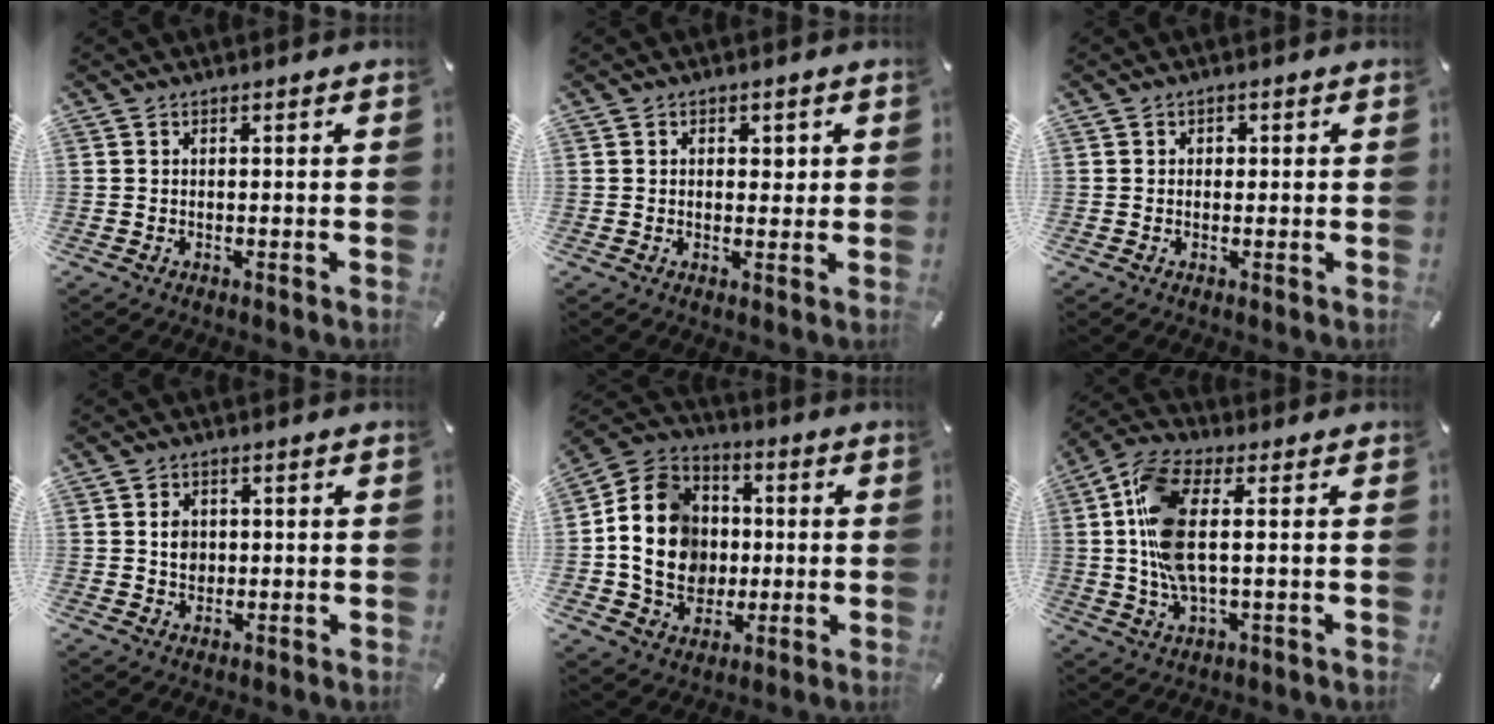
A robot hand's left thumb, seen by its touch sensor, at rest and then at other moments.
{"total": 2.4, "force": [0.4, 1.9, 1.3], "torque": [-0.004, -0.002, -0.001]}
{"total": 1.4, "force": [0.0, 1.3, 0.5], "torque": [-0.005, 0.003, -0.003]}
{"total": 3.5, "force": [0.3, 3.0, 1.8], "torque": [-0.015, -0.004, -0.001]}
{"total": 16.4, "force": [-1.2, 14.2, 8.0], "torque": [-0.181, 0.020, -0.016]}
{"total": 12.7, "force": [1.2, 5.8, 11.3], "torque": [-0.258, -0.014, 0.017]}